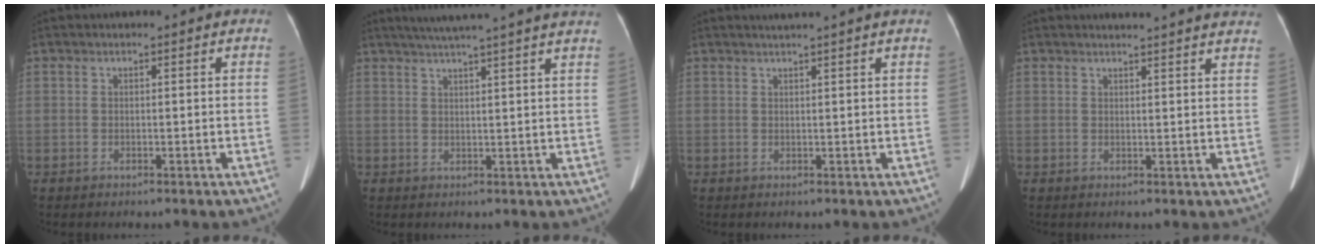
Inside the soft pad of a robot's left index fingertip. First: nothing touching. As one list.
[{"total": 15.0, "force": [13.0, -0.6, 7.4], "torque": [-0.122, 0.020, 0.163]}, {"total": 2.6, "force": [2.3, -0.8, 1.1], "torque": [-0.012, 0.010, 0.036]}, {"total": 12.9, "force": [12.2, 0.7, 4.1], "torque": [-0.047, -0.007, 0.126]}]